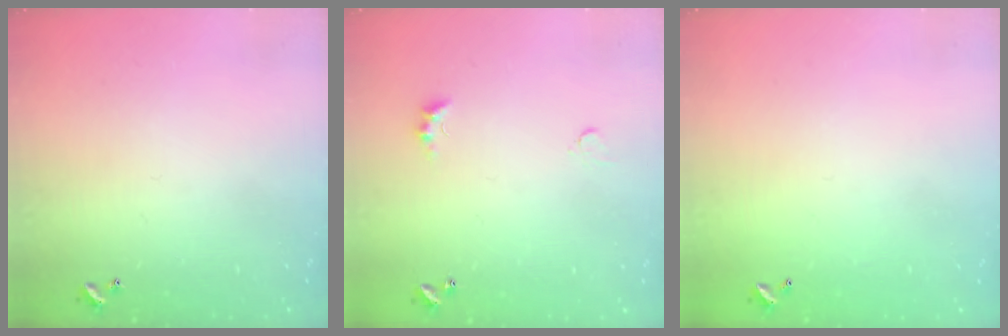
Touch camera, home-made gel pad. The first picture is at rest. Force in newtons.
{"total": 2.8, "press": 2.8, "slide": 0.5}
{"total": 2.8, "press": 2.8, "slide": 0.1}